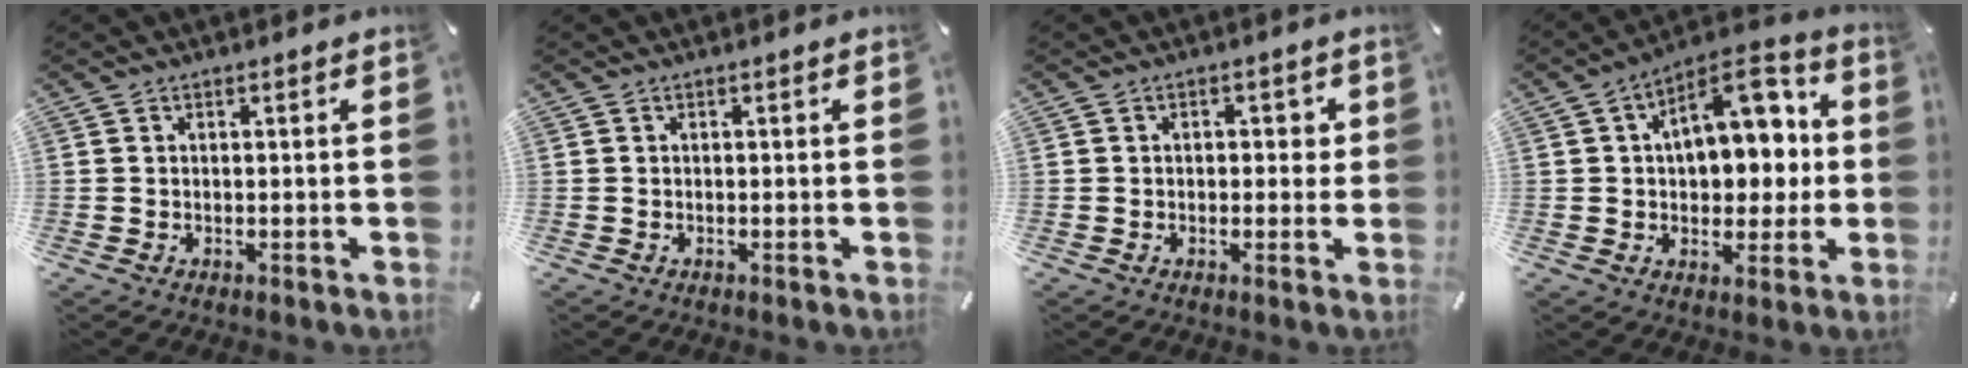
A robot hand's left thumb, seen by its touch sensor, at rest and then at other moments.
{"total": 0.0}
{"total": 2.3, "force": [0.0, 1.7, 1.5], "torque": [-0.006, -0.001, -0.010]}
{"total": 14.6, "force": [3.3, 9.7, 10.5], "torque": [-0.133, -0.022, 0.057]}